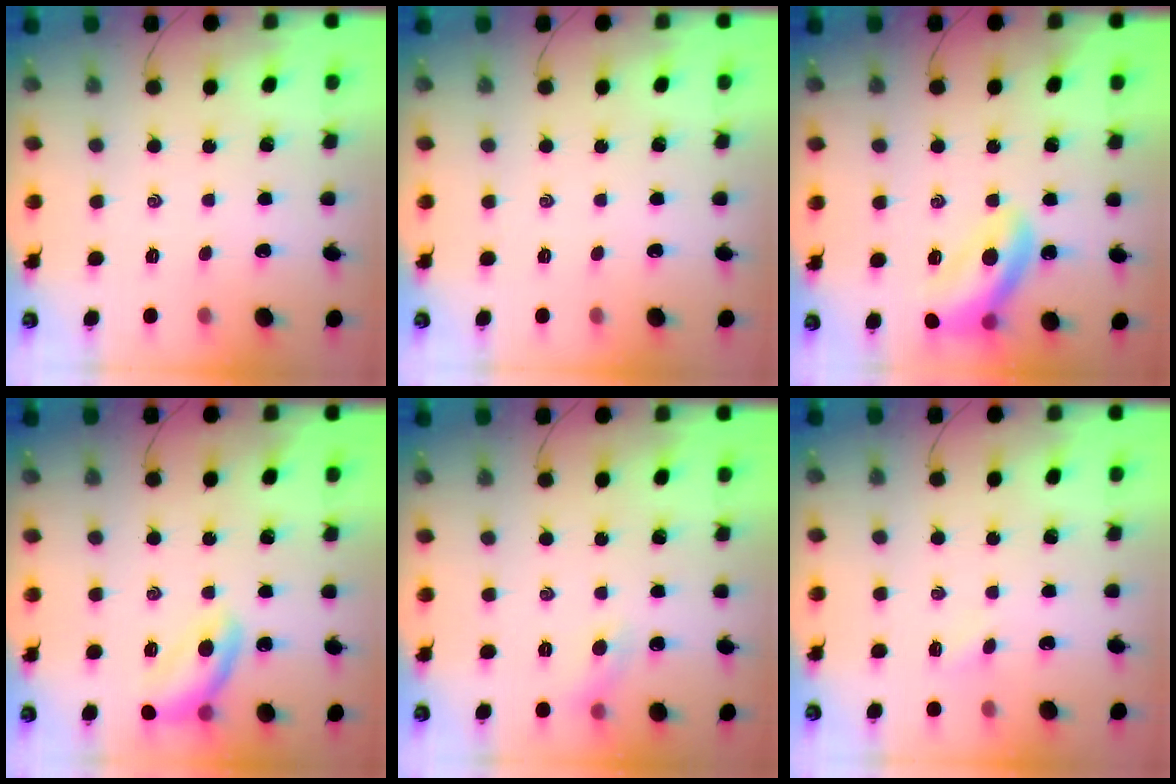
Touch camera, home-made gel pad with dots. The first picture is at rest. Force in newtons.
{"total": 0.0}
{"total": 14.8, "press": 14.6, "slide": 2.2}
{"total": 12.6, "press": 12.6, "slide": 0.9}
{"total": 4.4, "press": 4.2, "slide": 1.2}
{"total": 1.6, "press": 1.5, "slide": 0.5}